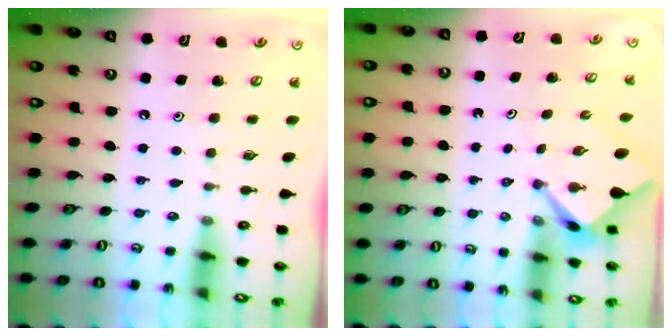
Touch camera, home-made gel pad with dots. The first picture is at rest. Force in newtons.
{"total": 2.5, "press": 2.4, "slide": 0.3}